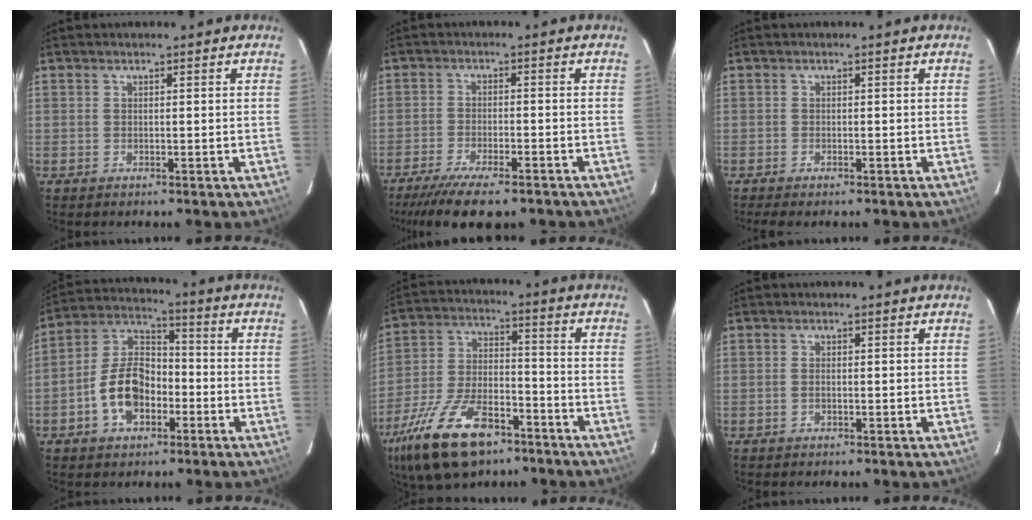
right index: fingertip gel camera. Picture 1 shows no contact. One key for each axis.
{"total": 12.8, "fx": -10.1, "fy": 3.0, "fz": 7.1, "tx": -0.157, "ty": -0.036, "tz": -0.166}
{"total": 2.4, "fx": -2.0, "fy": 0.5, "fz": 1.3, "tx": -0.032, "ty": -0.009, "tz": -0.035}
{"total": 11.4, "fx": -4.4, "fy": 7.2, "fz": 7.7, "tx": -0.155, "ty": 0.028, "tz": -0.072}
{"total": 20.2, "fx": -12.7, "fy": 9.4, "fz": 12.6, "tx": -0.264, "ty": -0.016, "tz": -0.219}
{"total": 0.8, "fx": -0.3, "fy": 0.5, "fz": 0.6, "tx": -0.013, "ty": 0.001, "tz": -0.005}